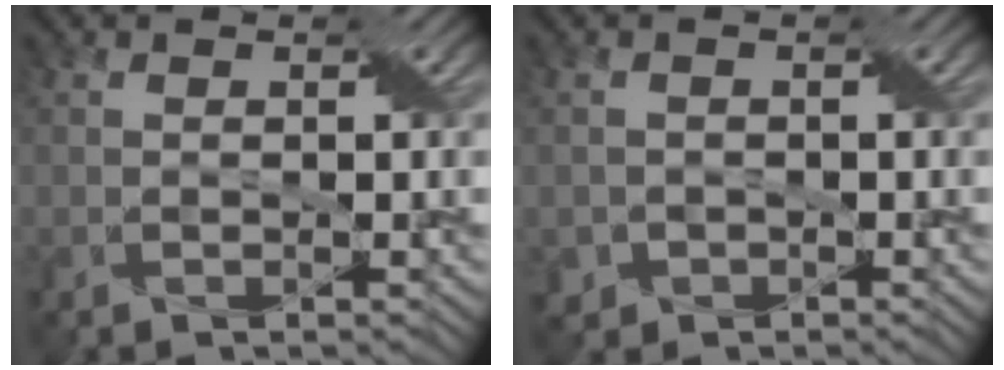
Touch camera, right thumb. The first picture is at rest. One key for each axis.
{"total": 2.0, "fx": -1.1, "fy": 1.6, "fz": 0.1, "tx": -0.004, "ty": -0.008, "tz": -0.024}